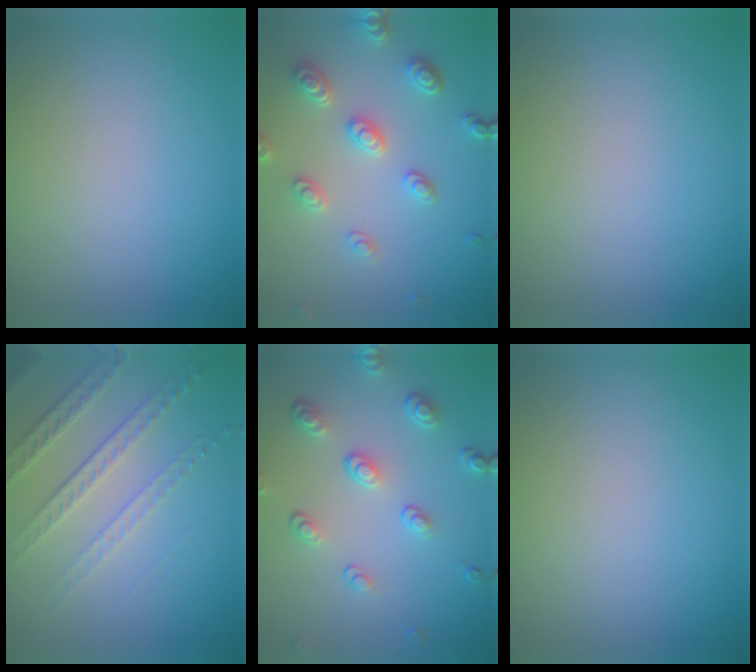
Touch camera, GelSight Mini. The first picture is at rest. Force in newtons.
{"total": 4.5, "press": 3.6, "slide": 2.6}
{"total": 0.0}
{"total": 3.5, "press": 3.2, "slide": 1.4}
{"total": 3.8, "press": 2.9, "slide": 2.4}
{"total": 0.0}